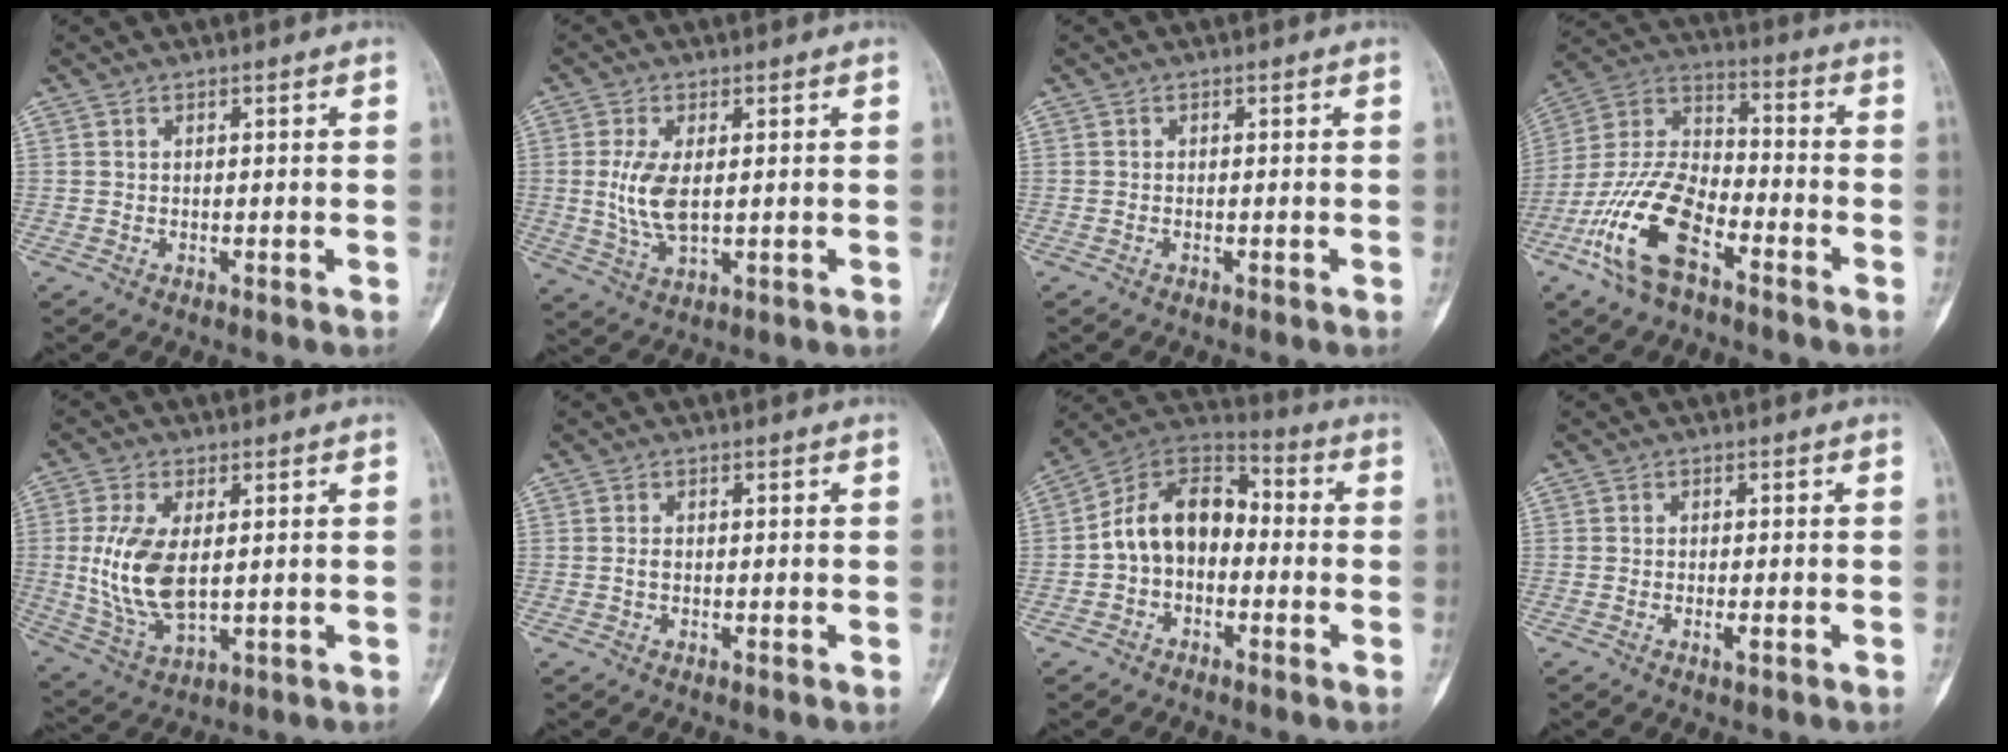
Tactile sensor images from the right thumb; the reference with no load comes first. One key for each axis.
{"total": 6.9, "fx": 0.6, "fy": 3.1, "fz": 6.2, "tx": -0.132, "ty": -0.010, "tz": 0.017}
{"total": 0.0}
{"total": 17.0, "fx": -8.5, "fy": 8.0, "fz": 12.3, "tx": -0.242, "ty": 0.048, "tz": -0.171}
{"total": 11.8, "fx": 1.0, "fy": 6.1, "fz": 10.1, "tx": -0.204, "ty": -0.013, "tz": 0.031}
{"total": 0.9, "fx": -0.1, "fy": 0.6, "fz": 0.6, "tx": -0.008, "ty": 0.000, "tz": -0.004}
{"total": 12.9, "fx": -1.4, "fy": 9.2, "fz": 8.9, "tx": -0.125, "ty": 0.045, "tz": -0.044}
{"total": 1.3, "fx": -0.6, "fy": 0.3, "fz": 1.1, "tx": -0.014, "ty": -0.003, "tz": -0.013}